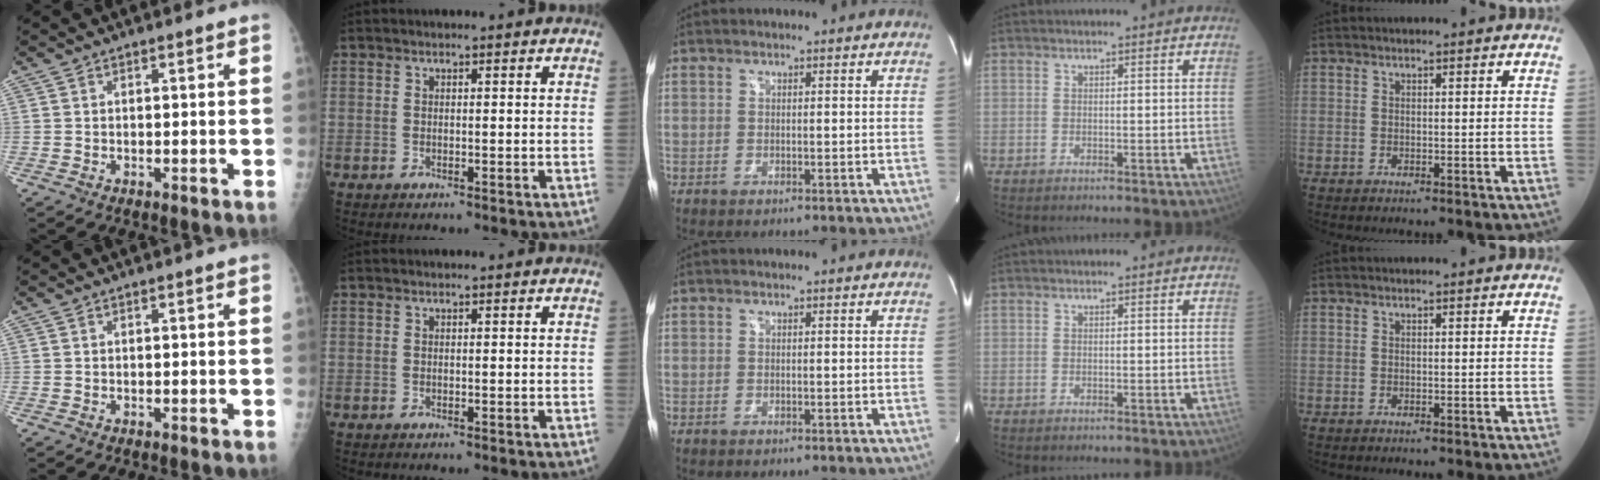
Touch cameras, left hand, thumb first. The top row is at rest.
{}